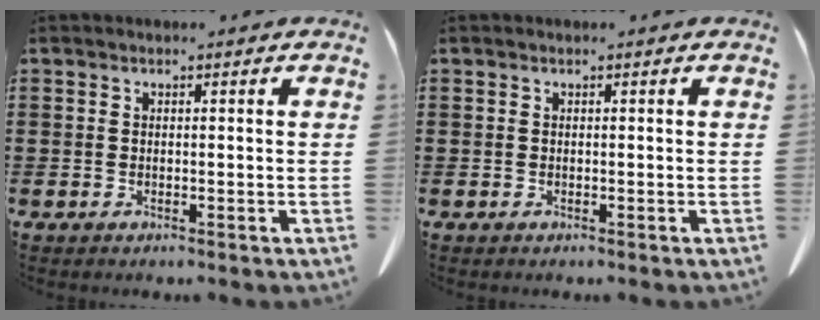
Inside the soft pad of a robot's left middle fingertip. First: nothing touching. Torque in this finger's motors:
{"motor_torque": [0.00, 0.00, 0.00, 0.01]}